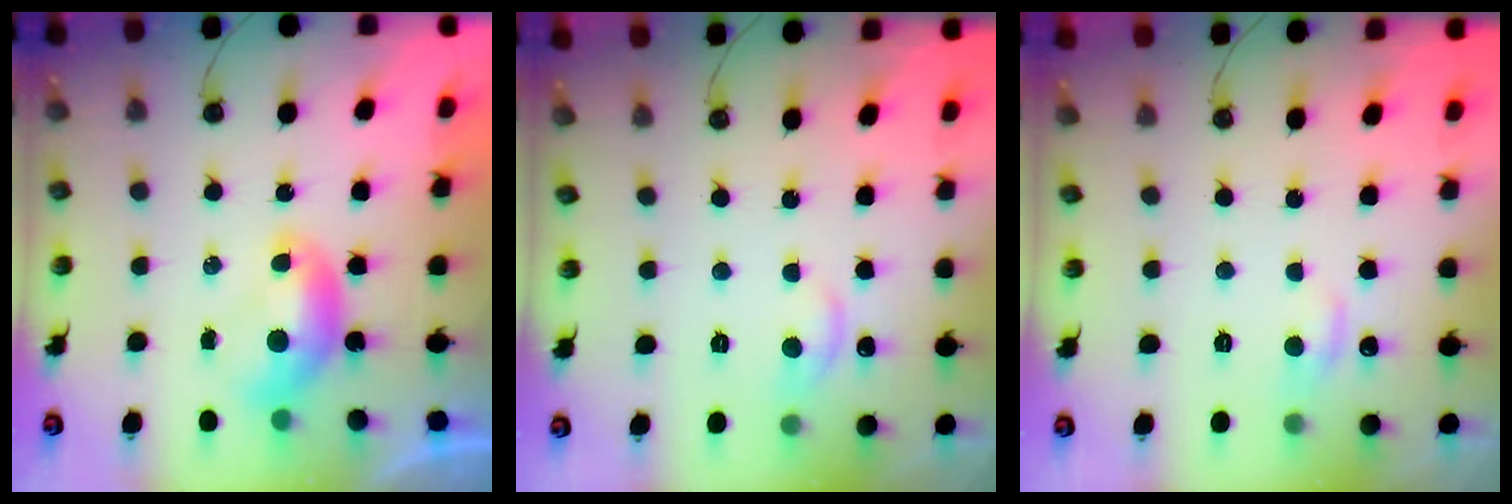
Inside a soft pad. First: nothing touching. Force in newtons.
{"total": 1.6, "press": 1.2, "slide": 1.1}
{"total": 1.1, "press": 0.7, "slide": 0.8}